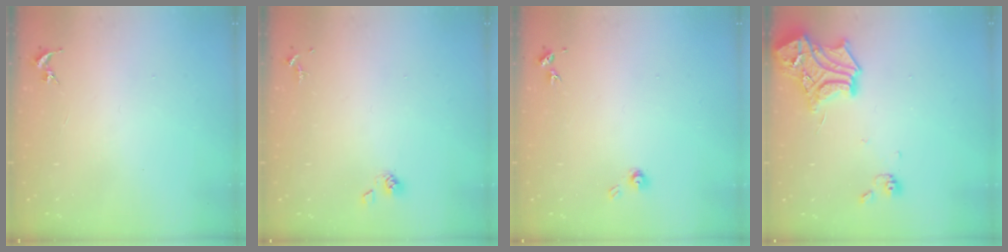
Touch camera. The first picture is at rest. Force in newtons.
{"total": 4.4, "press": 3.7, "slide": 2.4}
{"total": 4.0, "press": 4.0, "slide": 0.3}
{"total": 16.2, "press": 16.2, "slide": 1.5}